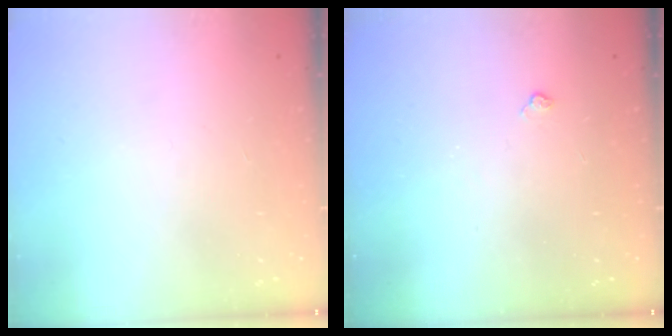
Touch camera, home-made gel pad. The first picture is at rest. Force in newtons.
{"total": 2.7, "press": 2.7, "slide": 0.6}